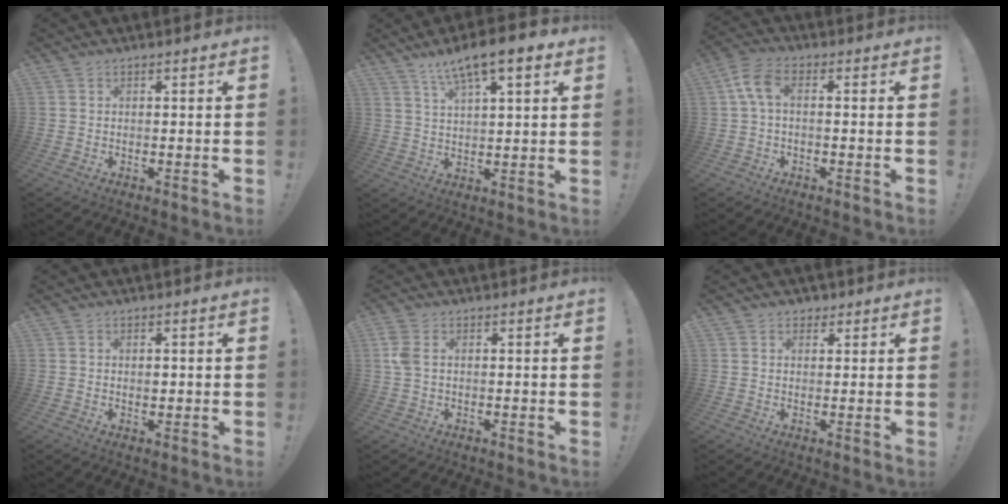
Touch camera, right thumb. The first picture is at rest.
{"total": 9.6, "force": [6.3, 2.2, 6.9], "torque": [-0.117, -0.029, 0.109]}
{"total": 6.7, "force": [0.9, 3.5, 5.6], "torque": [-0.122, 0.006, 0.021]}
{"total": 1.1, "force": [-0.1, 0.8, 0.7], "torque": [-0.004, 0.001, -0.004]}
{"total": 3.6, "force": [0.8, 2.1, 2.9], "torque": [-0.060, 0.002, 0.013]}
{"total": 2.9, "force": [1.6, 2.1, 1.0], "torque": [-0.007, -0.004, 0.028]}